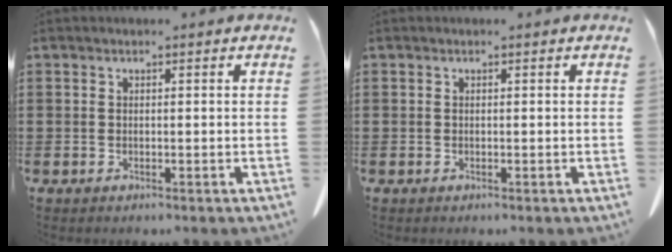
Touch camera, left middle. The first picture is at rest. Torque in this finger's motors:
{"motor_torque": [-1.63, -0.51, 0.63, 0.13]}